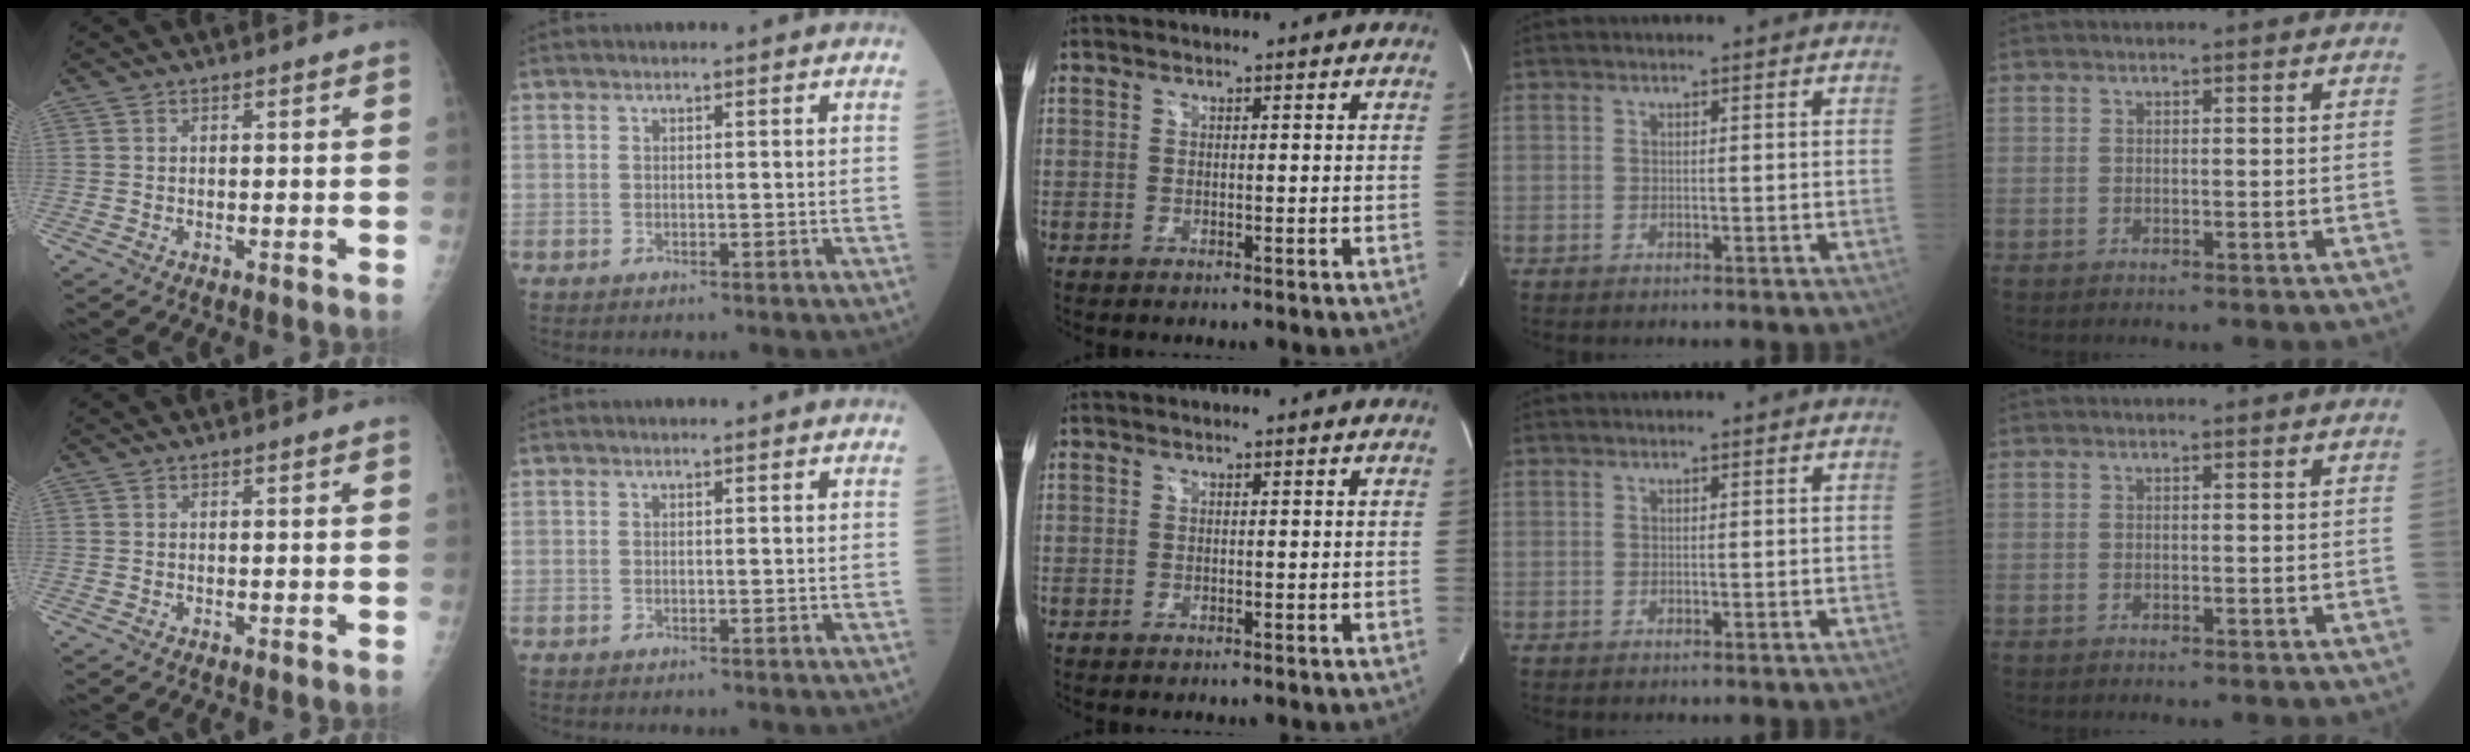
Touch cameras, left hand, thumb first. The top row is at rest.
{}